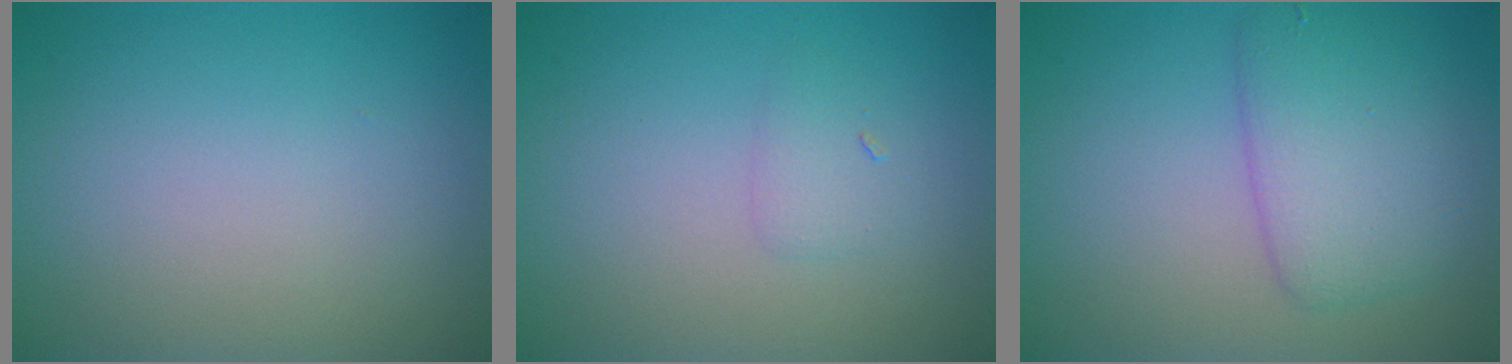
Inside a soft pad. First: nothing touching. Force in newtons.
{"total": 1.2, "press": 1.2, "slide": 0.1}
{"total": 4.6, "press": 4.6, "slide": 0.1}